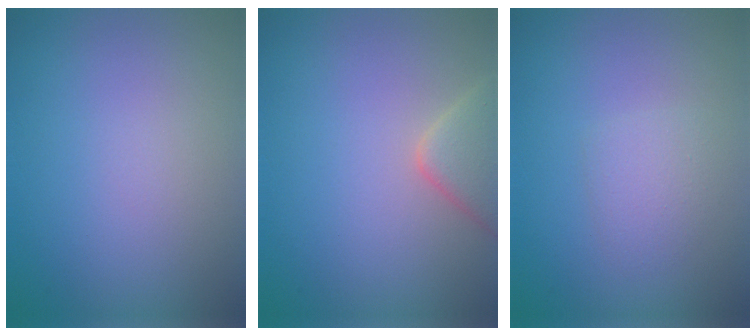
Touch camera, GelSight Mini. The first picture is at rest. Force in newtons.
{"total": 3.8, "press": 3.7, "slide": 0.3}
{"total": 1.6, "press": 1.6, "slide": 0.1}